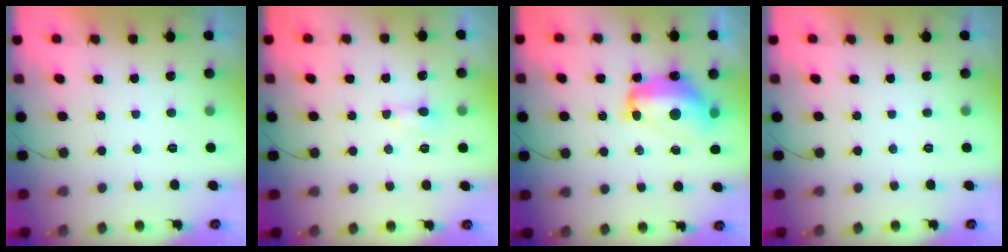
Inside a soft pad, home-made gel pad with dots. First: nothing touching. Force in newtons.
{"total": 3.5, "press": 3.5, "slide": 0.5}
{"total": 13.5, "press": 13.4, "slide": 1.0}
{"total": 0.0}